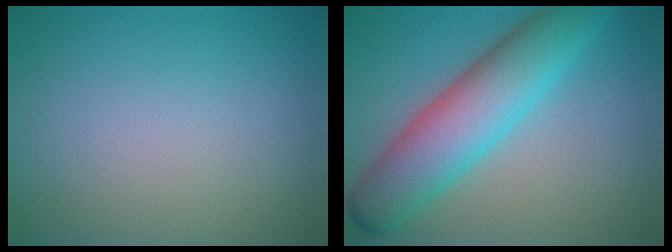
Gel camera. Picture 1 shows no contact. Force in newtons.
{"total": 8.0, "press": 8.0, "slide": 0.2}